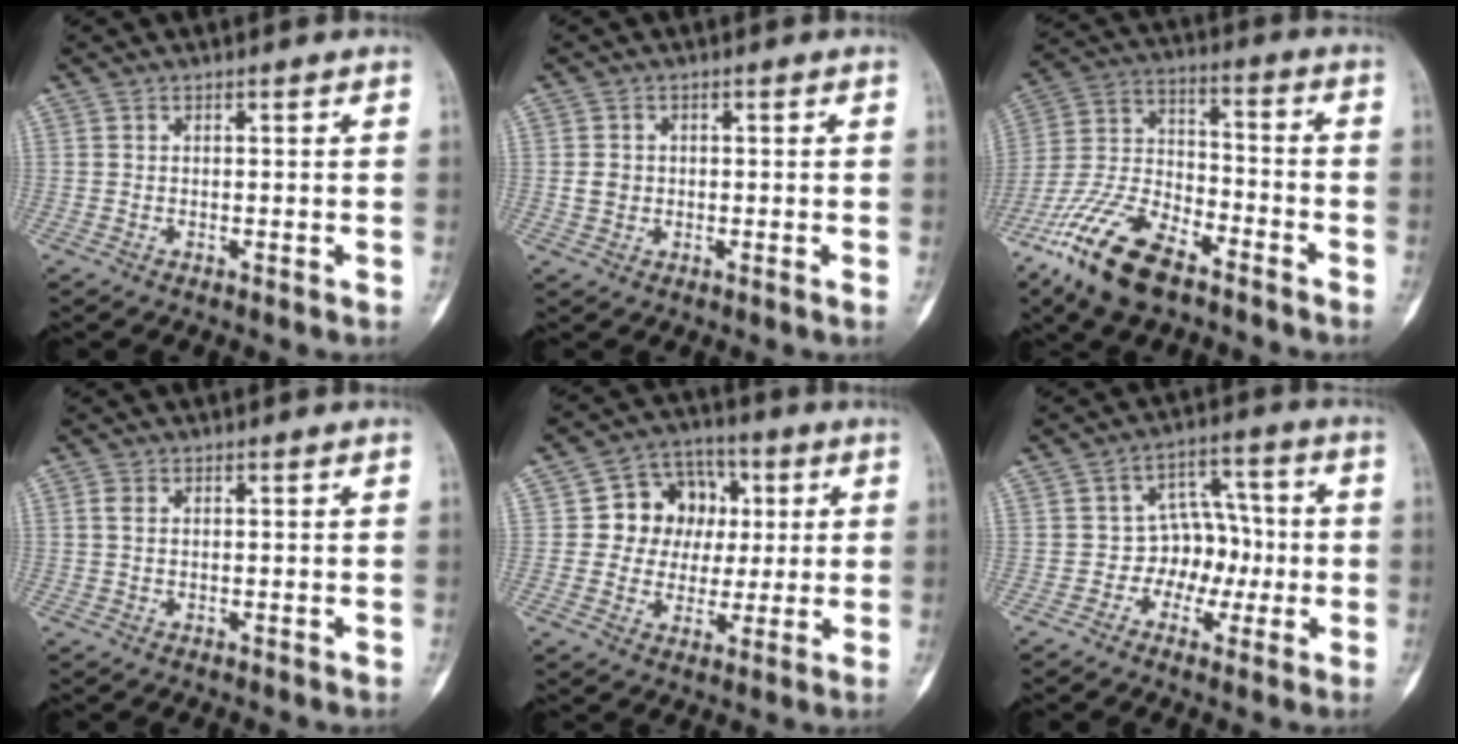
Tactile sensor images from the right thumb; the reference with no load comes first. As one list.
[{"total": 2.2, "force": [-0.1, 1.8, 1.3], "torque": [-0.017, 0.003, -0.001]}, {"total": 17.9, "force": [-11.6, 7.6, 11.3], "torque": [-0.227, 0.057, -0.219]}, {"total": 1.5, "force": [0.4, 1.1, 1.0], "torque": [-0.018, 0.003, 0.007]}, {"total": 11.6, "force": [1.8, 10.1, 5.3], "torque": [-0.024, 0.011, 0.026]}, {"total": 8.3, "force": [-1.6, 6.8, 4.5], "torque": [-0.014, 0.040, -0.036]}]